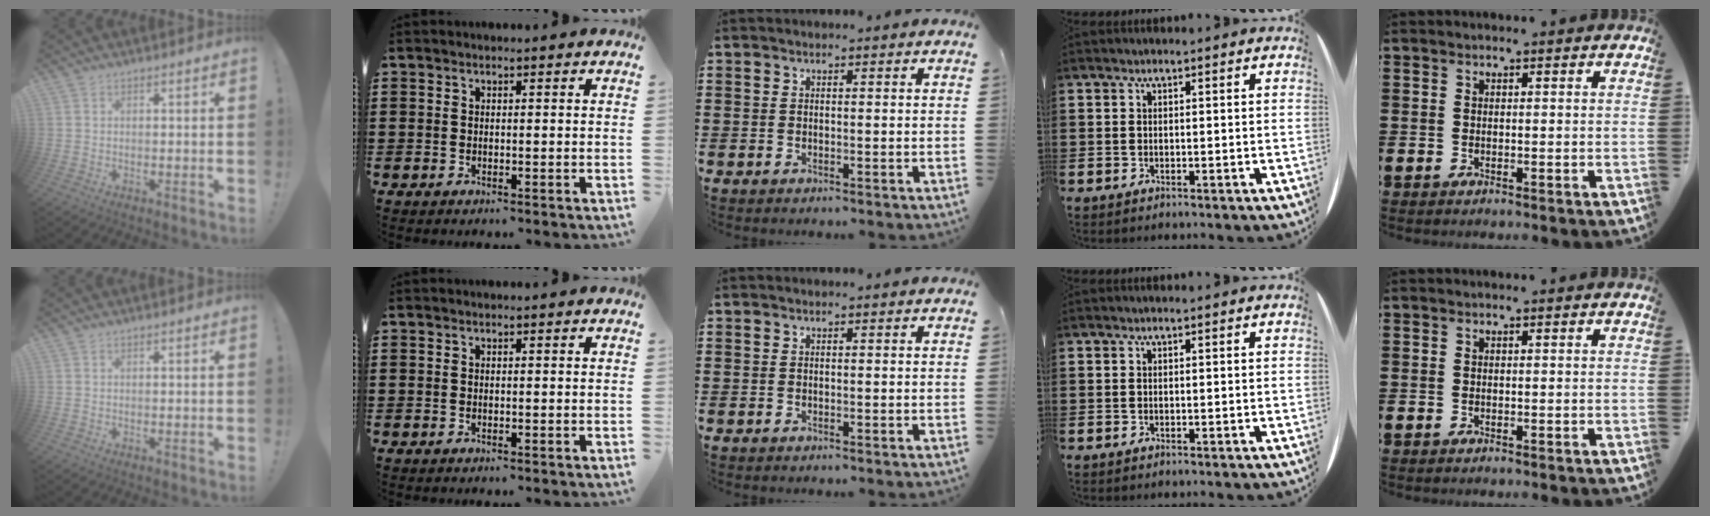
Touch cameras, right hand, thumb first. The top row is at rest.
{}